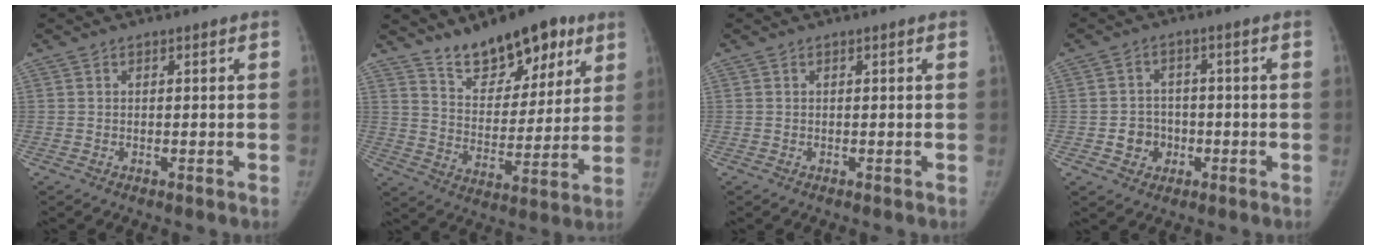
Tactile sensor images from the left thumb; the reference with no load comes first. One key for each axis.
{"total": 16.0, "fx": 11.0, "fy": 7.7, "fz": 8.7, "tx": -0.081, "ty": -0.056, "tz": 0.184}
{"total": 0.0}
{"total": 5.0, "fx": -1.5, "fy": 4.6, "fz": 1.5, "tx": 0.003, "ty": 0.014, "tz": -0.022}